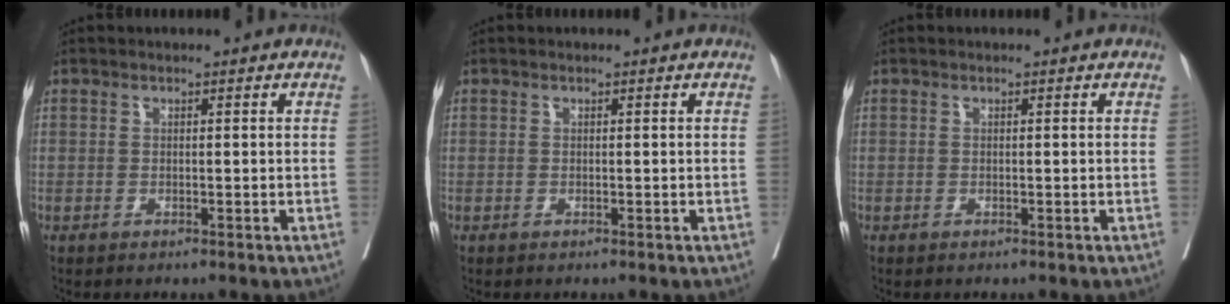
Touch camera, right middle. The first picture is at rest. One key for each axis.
{"total": 0.0}
{"total": 0.0}